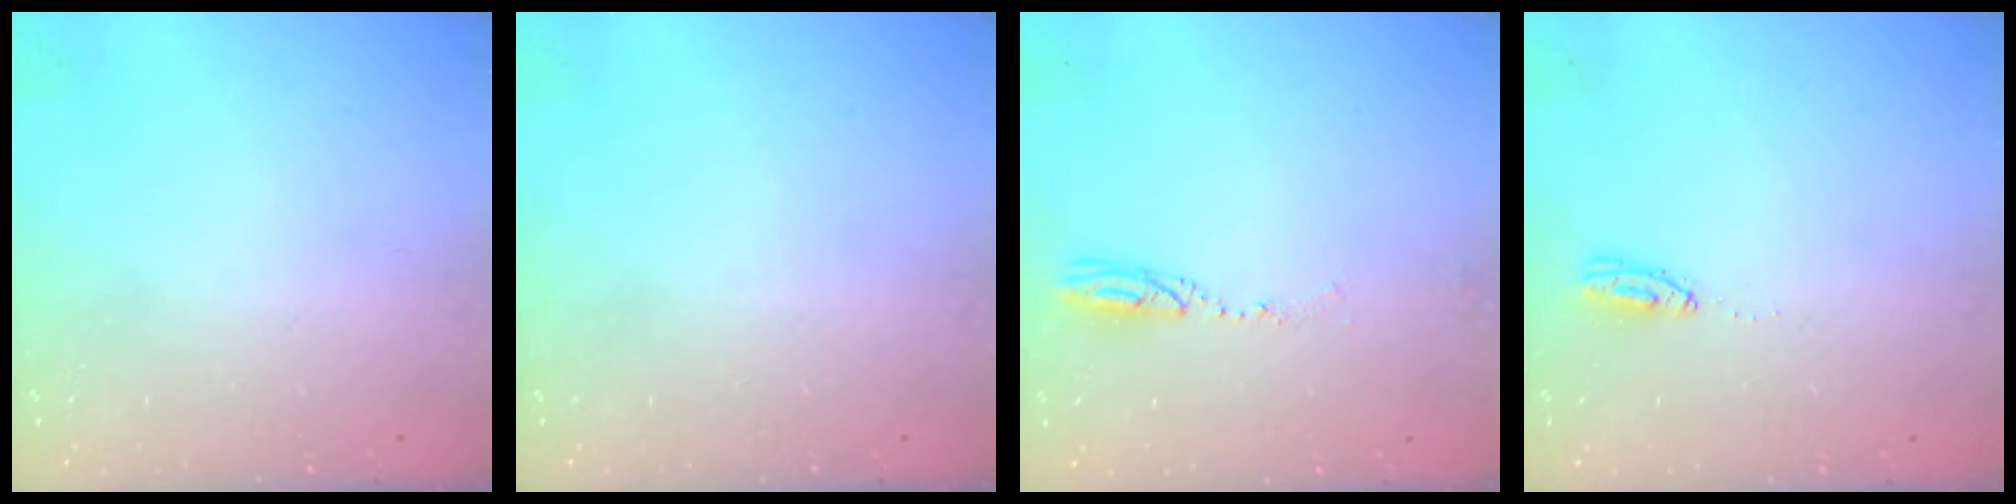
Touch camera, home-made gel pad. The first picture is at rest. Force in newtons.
{"total": 0.0}
{"total": 3.5, "press": 3.4, "slide": 0.7}
{"total": 4.1, "press": 4.1, "slide": 0.3}